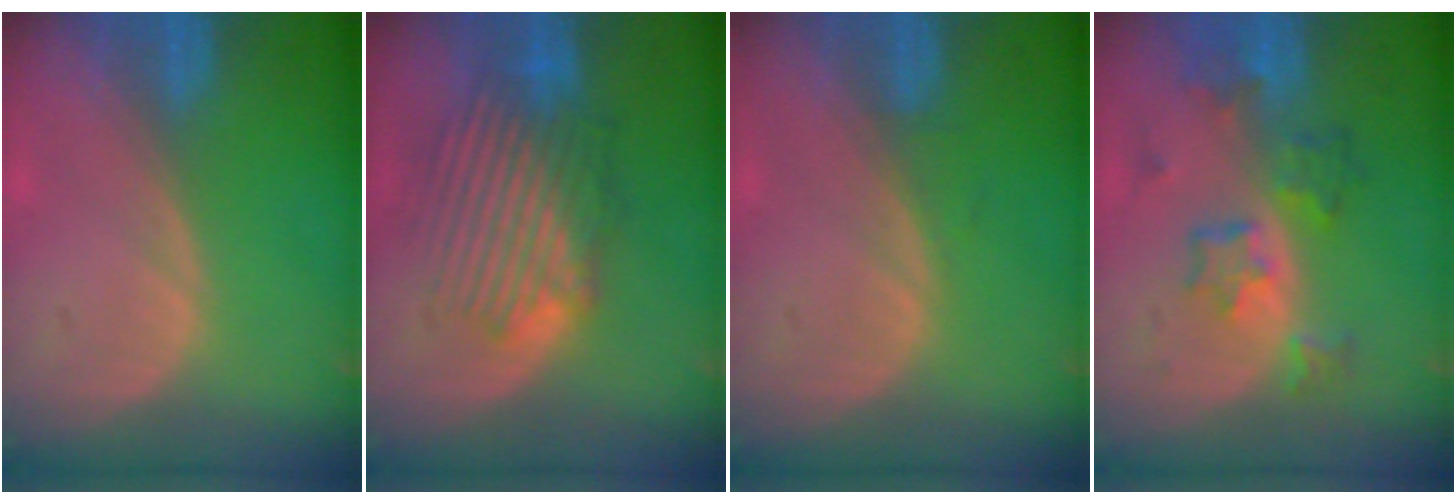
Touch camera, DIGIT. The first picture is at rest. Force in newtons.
{"total": 8.5, "press": 8.1, "slide": 2.6}
{"total": 0.6, "press": 0.6, "slide": 0.2}
{"total": 7.2, "press": 6.4, "slide": 3.4}